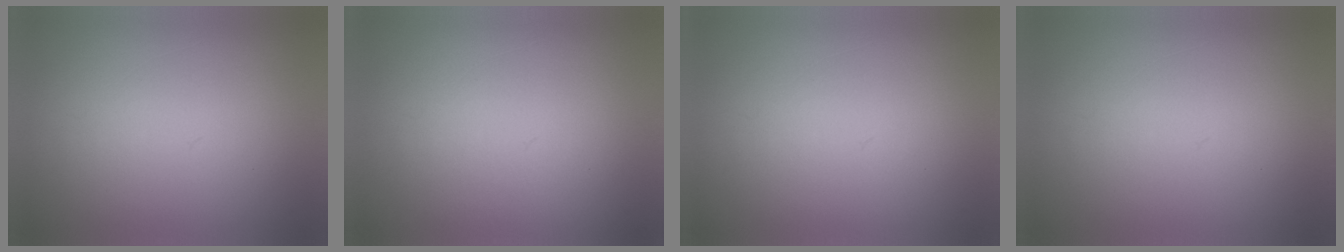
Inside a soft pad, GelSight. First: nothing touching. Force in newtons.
{"total": 1.2}
{"total": 0.0}
{"total": 0.0}